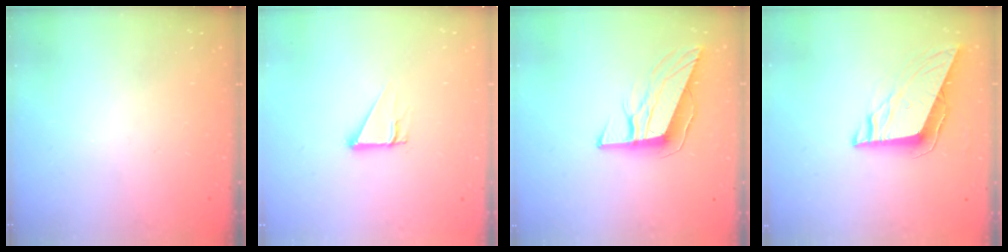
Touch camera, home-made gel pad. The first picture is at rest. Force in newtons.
{"total": 2.7, "press": 2.7, "slide": 0.1}
{"total": 10.7, "press": 10.3, "slide": 2.6}
{"total": 8.9, "press": 8.8, "slide": 1.2}